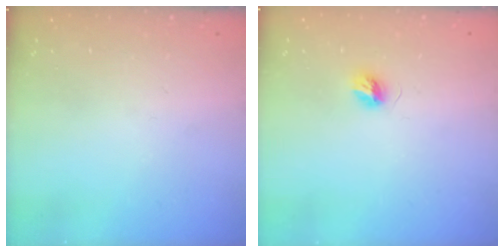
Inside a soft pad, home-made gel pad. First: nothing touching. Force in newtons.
{"total": 5.0, "press": 5.0, "slide": 0.6}